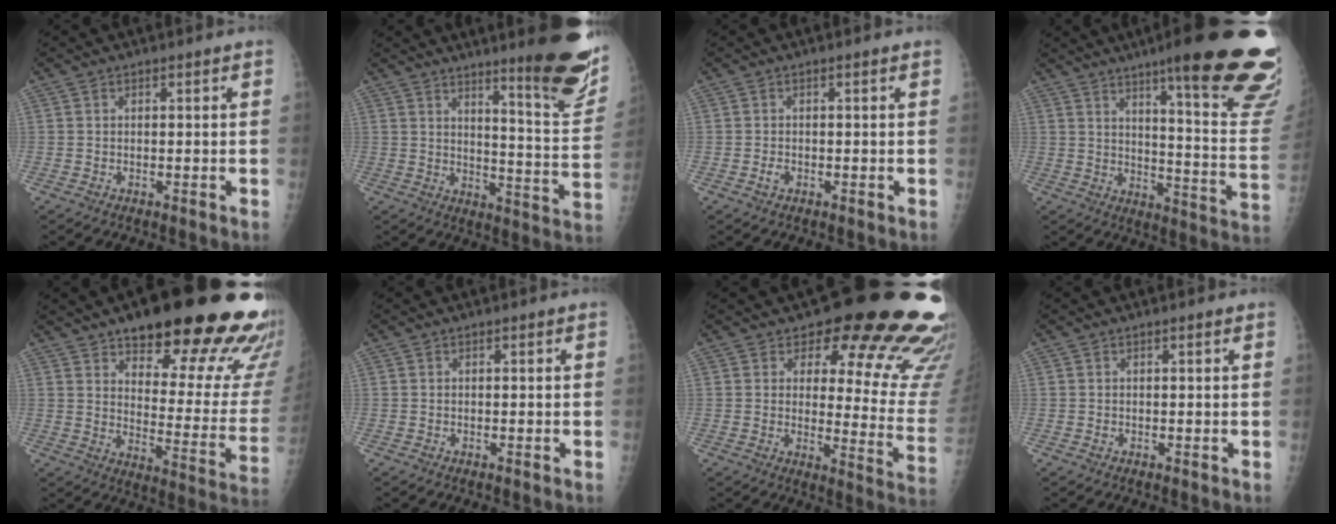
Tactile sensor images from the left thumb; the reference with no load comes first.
{"total": 17.8, "force": [11.6, 2.7, 13.2], "torque": [-0.134, -0.087, 0.160]}
{"total": 1.1, "force": [-0.3, 0.7, 0.8], "torque": [-0.011, 0.002, -0.003]}
{"total": 28.0, "force": [19.3, 3.5, 19.9], "torque": [-0.204, -0.107, 0.251]}
{"total": 28.2, "force": [18.8, 8.6, 19.1], "torque": [-0.202, -0.089, 0.251]}
{"total": 0.0}
{"total": 21.9, "force": [16.4, 8.4, 11.8], "torque": [-0.096, -0.115, 0.188]}
{"total": 0.6, "force": [0.3, 0.3, 0.5], "torque": [-0.007, 0.002, 0.005]}